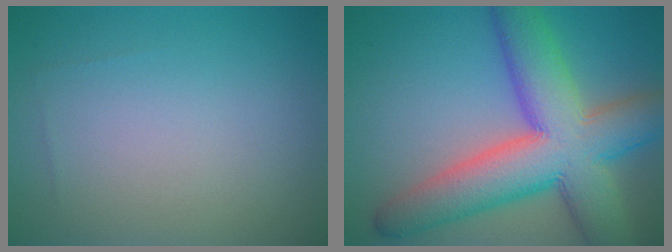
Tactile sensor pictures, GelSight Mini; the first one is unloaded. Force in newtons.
{"total": 11.9, "press": 11.9, "slide": 0.4}